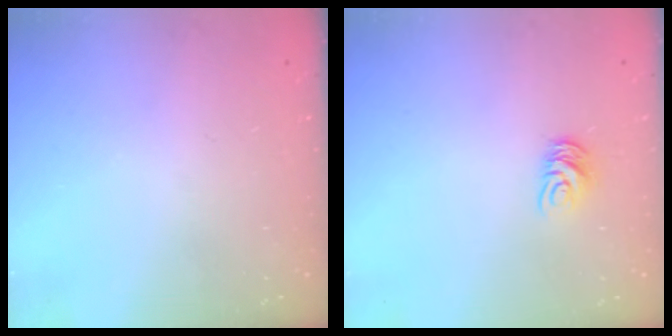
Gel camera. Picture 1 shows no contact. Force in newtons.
{"total": 7.5, "press": 7.5, "slide": 0.5}